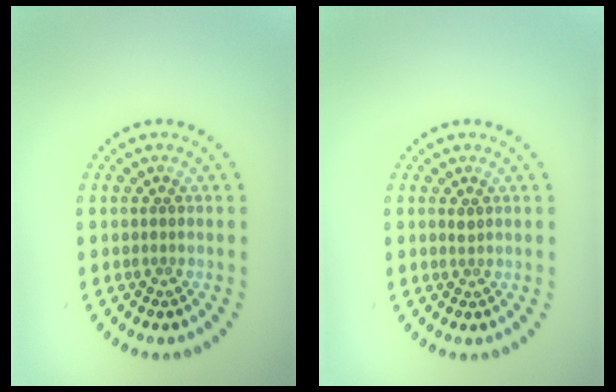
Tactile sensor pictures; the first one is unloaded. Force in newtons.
{"total": 0.6, "press": 0.4, "slide": 0.4}